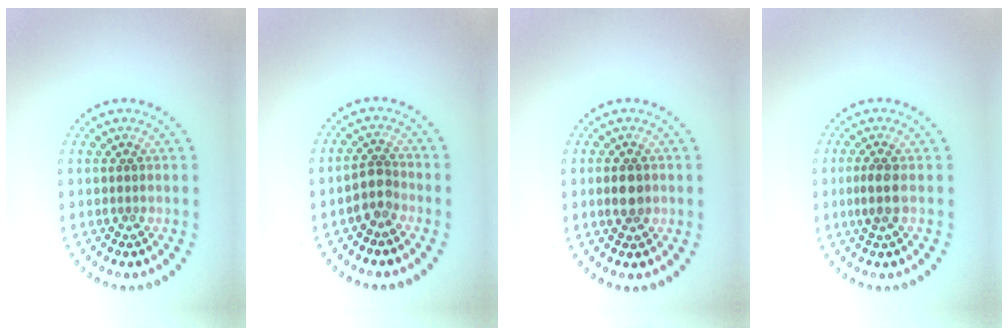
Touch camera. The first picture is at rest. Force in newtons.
{"total": 2.1, "press": 1.8, "slide": 1.2}
{"total": 2.6, "press": 2.6, "slide": 0.1}
{"total": 1.8, "press": 1.5, "slide": 0.9}